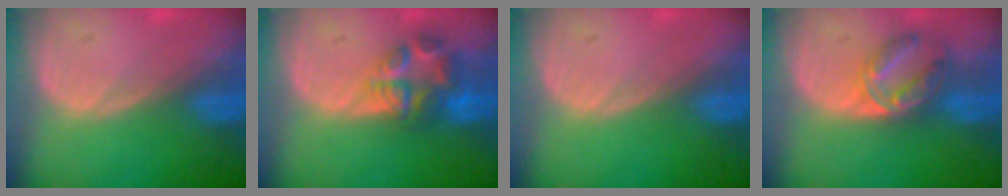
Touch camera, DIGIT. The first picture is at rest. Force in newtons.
{"total": 6.8, "press": 6.2, "slide": 2.9}
{"total": 0.0}
{"total": 6.7, "press": 5.9, "slide": 3.0}